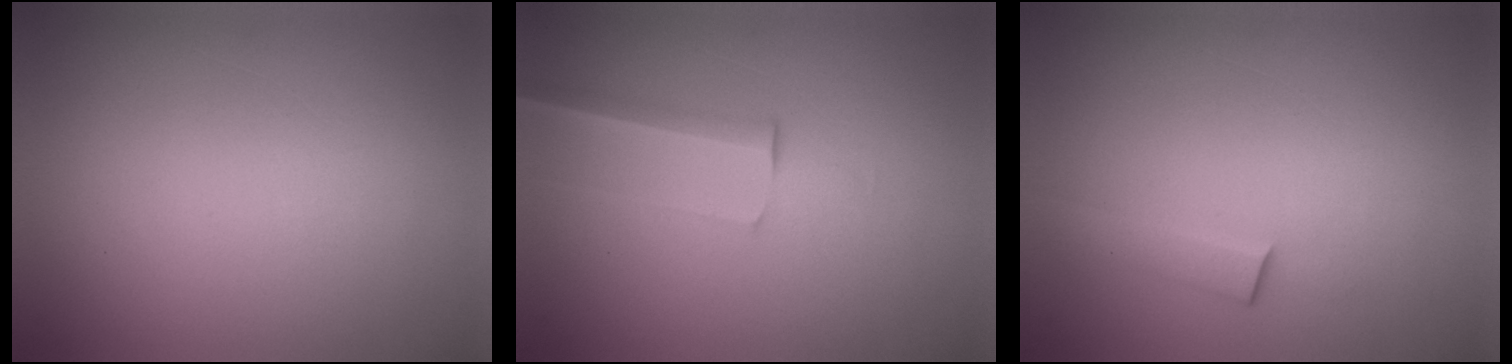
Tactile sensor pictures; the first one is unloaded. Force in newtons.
{"total": 2.5}
{"total": 1.8}